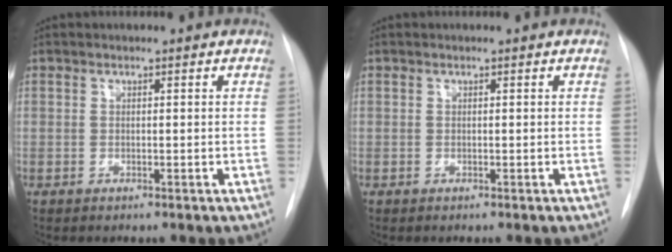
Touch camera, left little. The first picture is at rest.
{"total": 0.0}